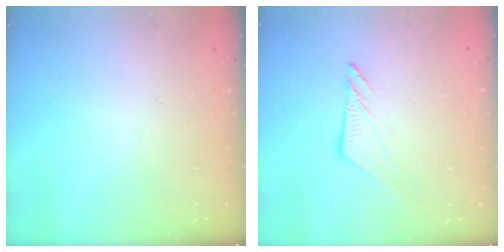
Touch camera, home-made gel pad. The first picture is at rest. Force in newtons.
{"total": 7.0, "press": 7.0, "slide": 0.2}